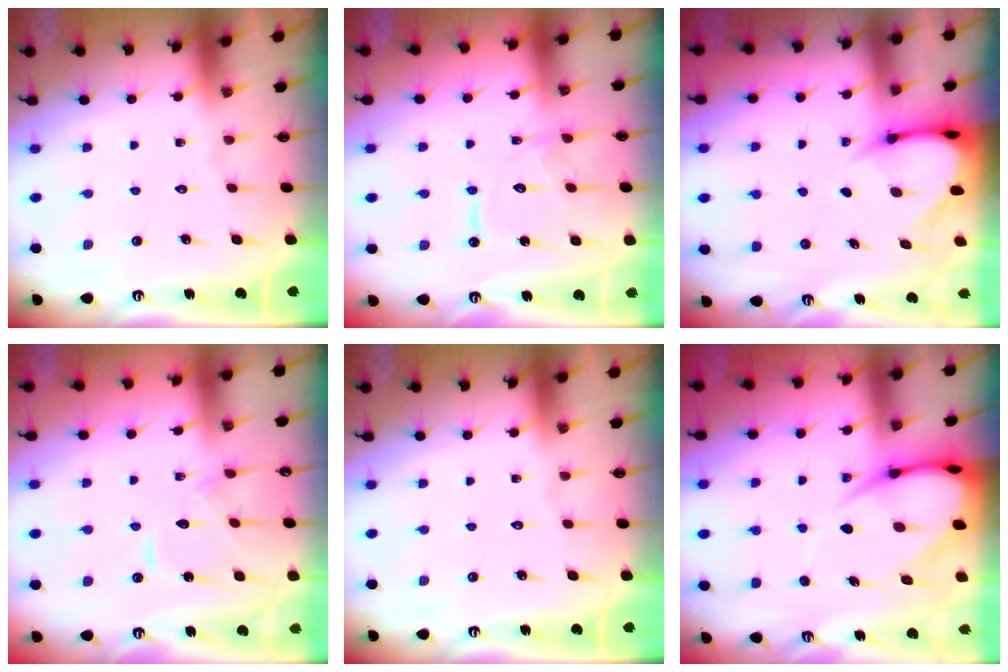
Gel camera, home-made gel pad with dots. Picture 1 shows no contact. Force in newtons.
{"total": 10.9, "press": 10.9, "slide": 1.1}
{"total": 3.9, "press": 3.9, "slide": 0.3}
{"total": 10.0, "press": 10.0, "slide": 0.5}
{"total": 0.0}
{"total": 10.2, "press": 10.2, "slide": 1.2}